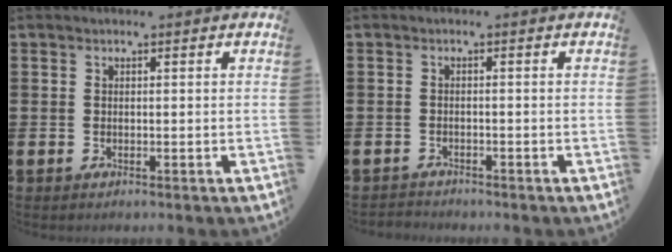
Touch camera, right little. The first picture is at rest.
{"total": 1.0, "force": [-0.9, 0.1, -0.1], "torque": [-0.001, 0.002, -0.021]}